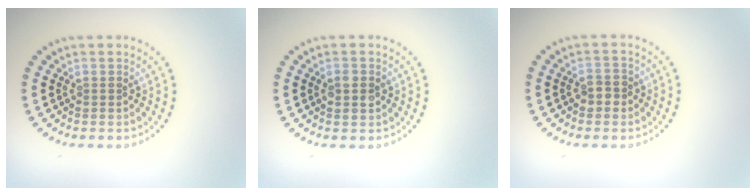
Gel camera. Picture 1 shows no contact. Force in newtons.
{"total": 2.0, "press": 2.0, "slide": 0.1}
{"total": 1.6, "press": 1.6, "slide": 0.3}